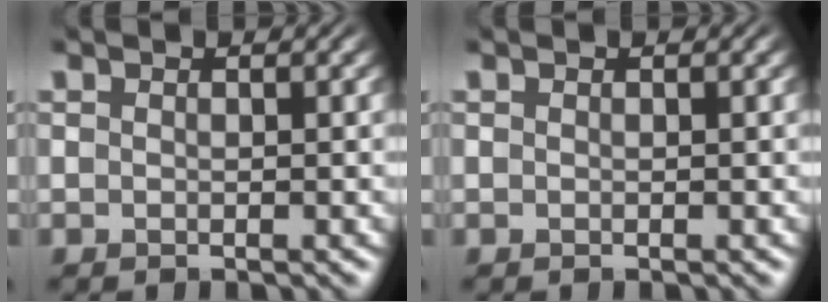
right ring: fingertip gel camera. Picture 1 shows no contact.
{"total": 0.0}